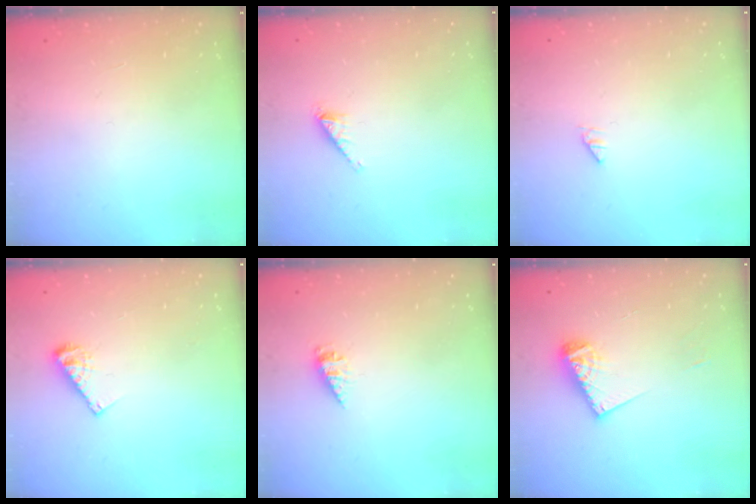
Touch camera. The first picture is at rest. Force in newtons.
{"total": 0.8, "press": 0.8, "slide": 0.1}
{"total": 0.0}
{"total": 6.7, "press": 6.7, "slide": 0.3}
{"total": 3.4, "press": 3.4, "slide": 0.3}
{"total": 9.3, "press": 9.2, "slide": 1.1}